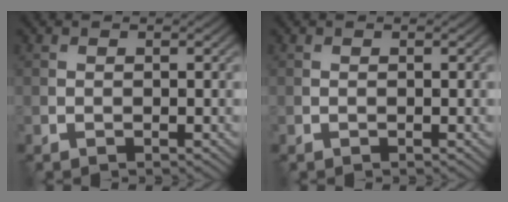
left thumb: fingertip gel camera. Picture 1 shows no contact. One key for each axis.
{"total": 0.0}